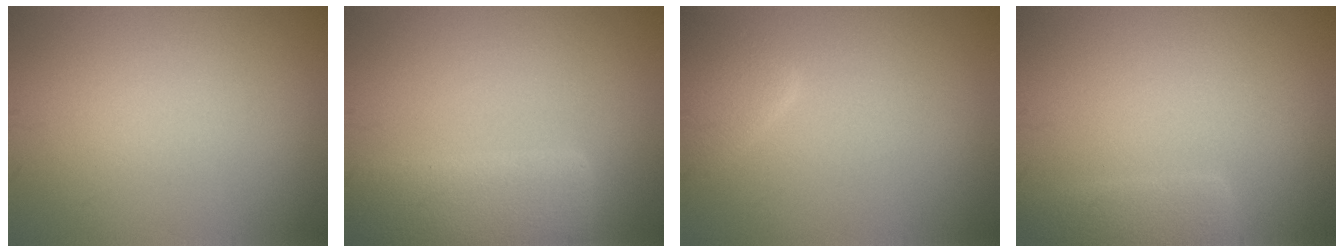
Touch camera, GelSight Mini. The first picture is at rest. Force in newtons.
{"total": 8.5, "press": 8.5, "slide": 0.7}
{"total": 2.4, "press": 2.4, "slide": 0.2}
{"total": 2.0, "press": 1.9, "slide": 0.3}